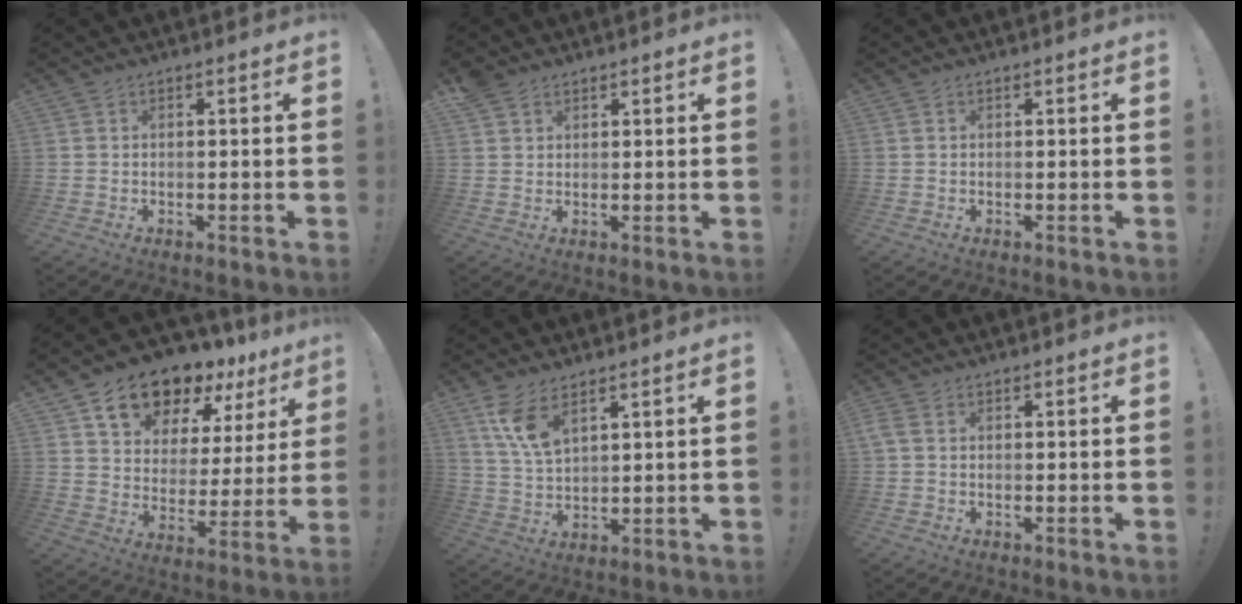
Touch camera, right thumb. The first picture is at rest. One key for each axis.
{"total": 3.4, "fx": 2.5, "fy": 2.2, "fz": 0.9, "tx": -0.013, "ty": -0.011, "tz": 0.046}
{"total": 0.0}
{"total": 15.8, "fx": 13.0, "fy": 6.9, "fz": 5.8, "tx": -0.096, "ty": -0.102, "tz": 0.231}
{"total": 8.5, "fx": 5.6, "fy": 3.5, "fz": 5.3, "tx": -0.108, "ty": -0.028, "tz": 0.103}
{"total": 0.9, "fx": 0.4, "fy": 0.6, "fz": 0.6, "tx": -0.016, "ty": 0.004, "tz": 0.008}